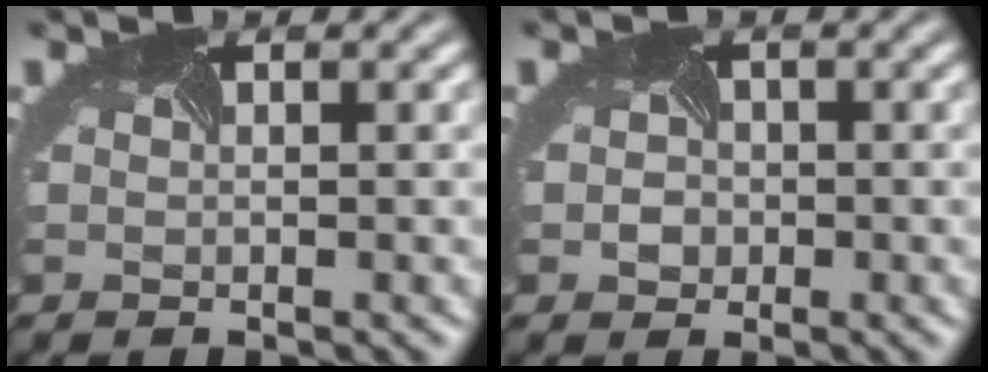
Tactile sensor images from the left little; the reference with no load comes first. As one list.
[{"total": 2.0, "force": [-0.2, 1.8, 0.7], "torque": [-0.006, 0.001, -0.007]}]